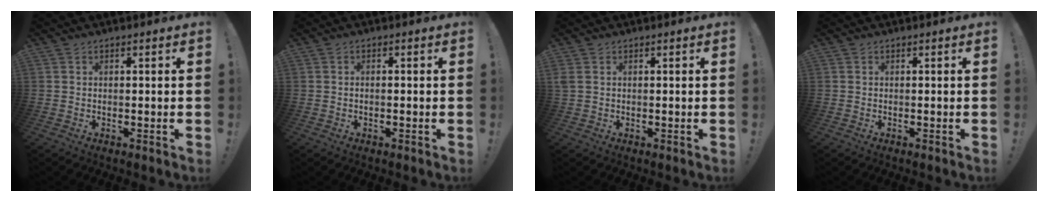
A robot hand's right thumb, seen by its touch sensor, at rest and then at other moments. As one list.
[{"total": 1.0, "force": [-0.5, 0.1, 0.8], "torque": [-0.014, 0.001, -0.009]}, {"total": 1.6, "force": [0.6, 1.0, 1.1], "torque": [-0.029, 0.006, 0.014]}, {"total": 0.0}]